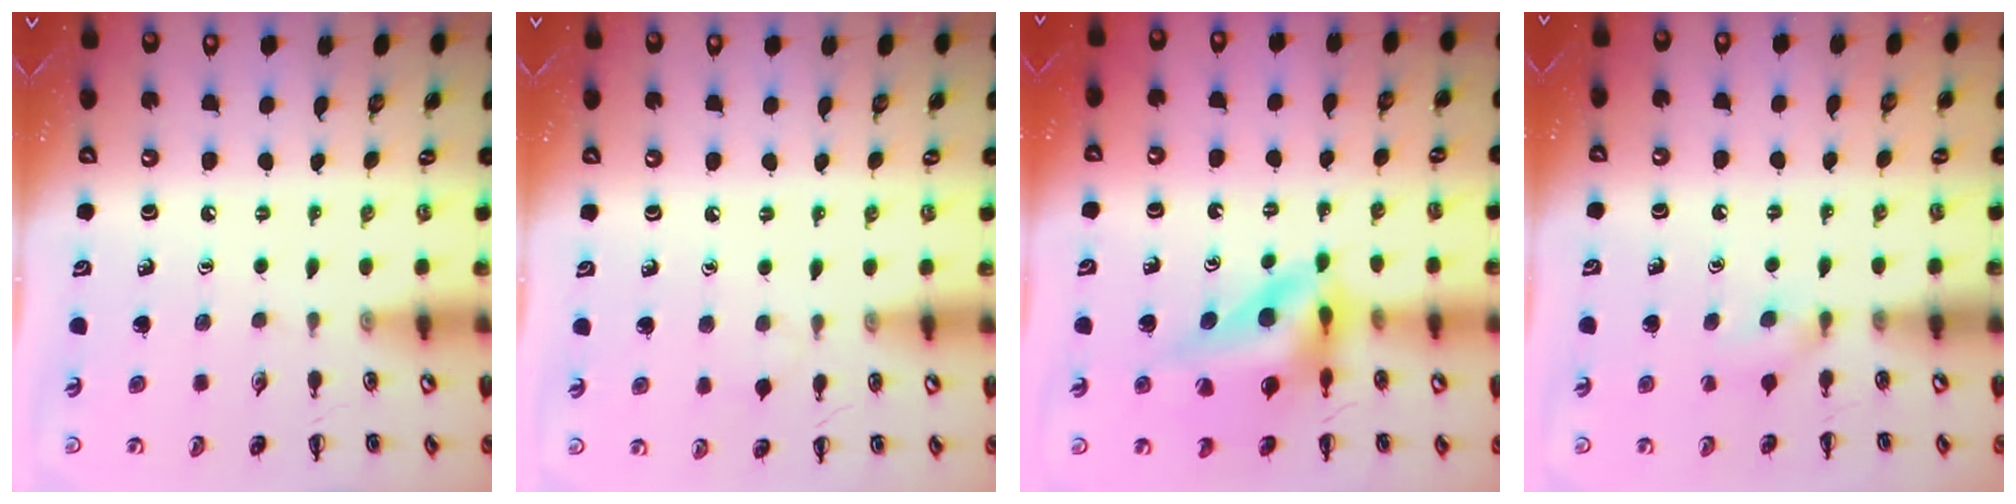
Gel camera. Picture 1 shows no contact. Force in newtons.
{"total": 4.3, "press": 4.1, "slide": 1.4}
{"total": 12.4, "press": 11.8, "slide": 3.9}
{"total": 4.1, "press": 3.8, "slide": 1.4}